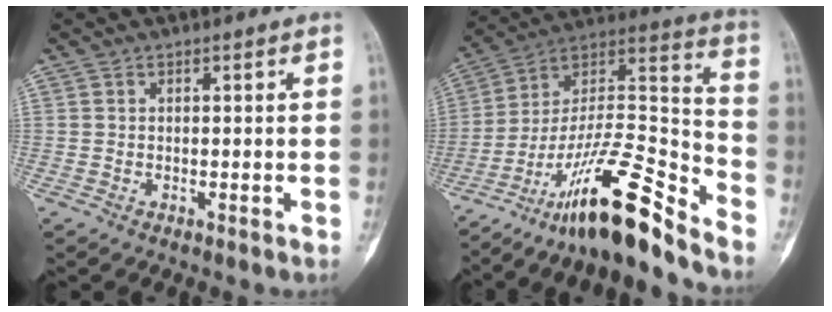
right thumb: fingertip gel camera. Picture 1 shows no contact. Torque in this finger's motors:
{"motor_torque": [3.07, 0.85, 1.02, -1.75, 0.39]}